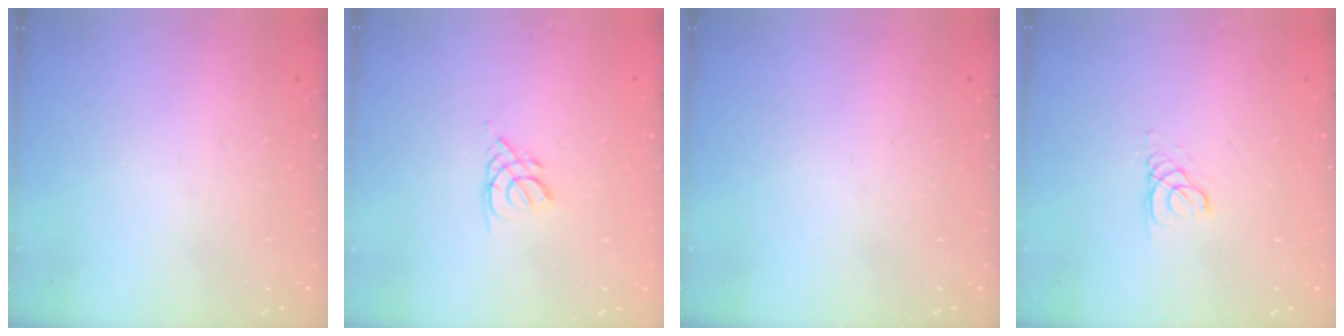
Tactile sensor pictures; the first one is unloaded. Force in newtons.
{"total": 2.1, "press": 2.0, "slide": 0.4}
{"total": 0.0}
{"total": 1.1, "press": 1.1, "slide": 0.1}